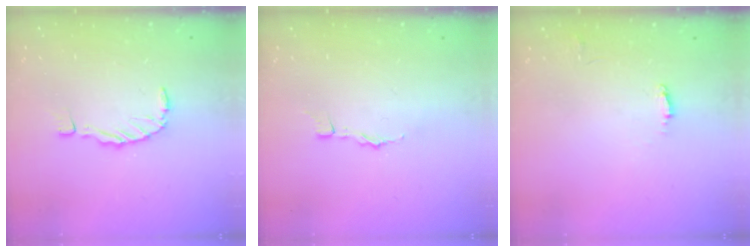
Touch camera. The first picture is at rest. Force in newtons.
{"total": 1.6, "press": 1.6, "slide": 0.1}
{"total": 5.0, "press": 5.0, "slide": 0.5}